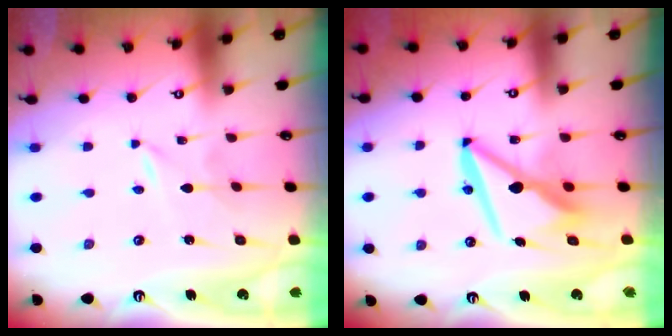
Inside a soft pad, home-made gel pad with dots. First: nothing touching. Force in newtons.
{"total": 10.5, "press": 10.3, "slide": 1.7}